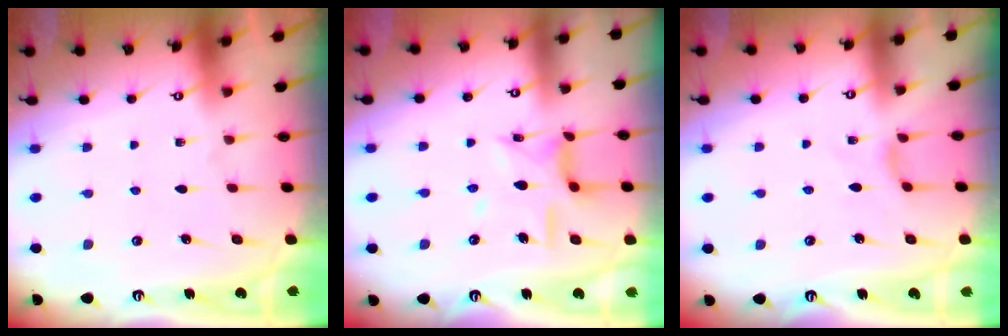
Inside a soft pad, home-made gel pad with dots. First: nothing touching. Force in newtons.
{"total": 10.8, "press": 10.7, "slide": 0.9}
{"total": 2.3, "press": 2.2, "slide": 0.6}